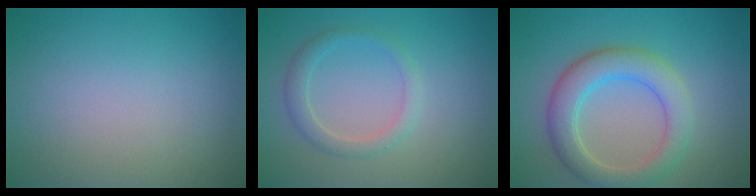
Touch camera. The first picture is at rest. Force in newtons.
{"total": 2.1, "press": 2.1, "slide": 0.2}
{"total": 5.2, "press": 5.2, "slide": 0.6}